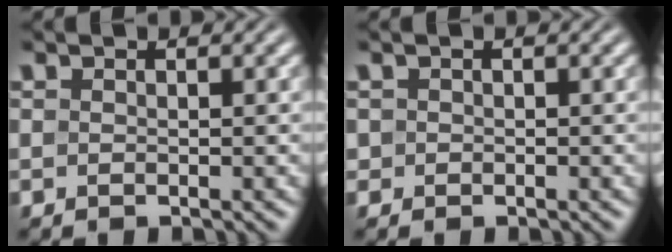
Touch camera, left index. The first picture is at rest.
{"total": 0.6, "force": [0.0, 0.6, 0.1], "torque": [0.003, -0.001, -0.004]}